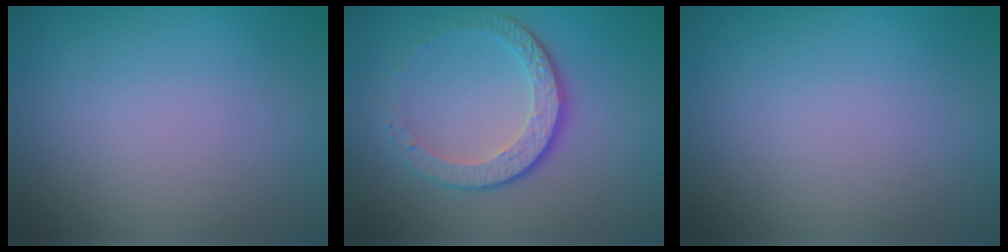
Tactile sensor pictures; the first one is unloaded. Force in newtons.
{"total": 4.3, "press": 3.1, "slide": 3.0}
{"total": 0.0}